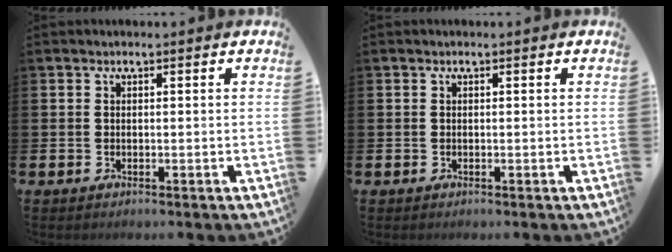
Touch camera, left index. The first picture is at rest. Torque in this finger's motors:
{"motor_torque": [0.22, 0.19, 0.00, 0.02]}